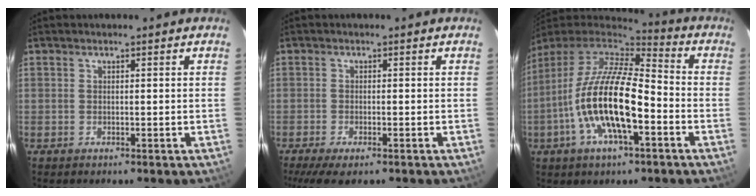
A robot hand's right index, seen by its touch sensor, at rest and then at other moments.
{"total": 6.8, "force": [-4.9, 1.7, 4.4], "torque": [-0.100, -0.030, -0.083]}
{"total": 19.0, "force": [-5.6, 6.4, 17.0], "torque": [-0.325, -0.018, -0.108]}